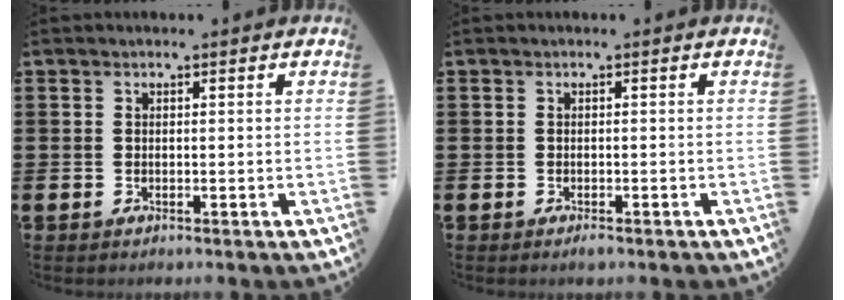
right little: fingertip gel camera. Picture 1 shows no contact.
{"total": 0.5, "force": [-0.3, 0.2, 0.4], "torque": [0.000, -0.004, -0.007]}